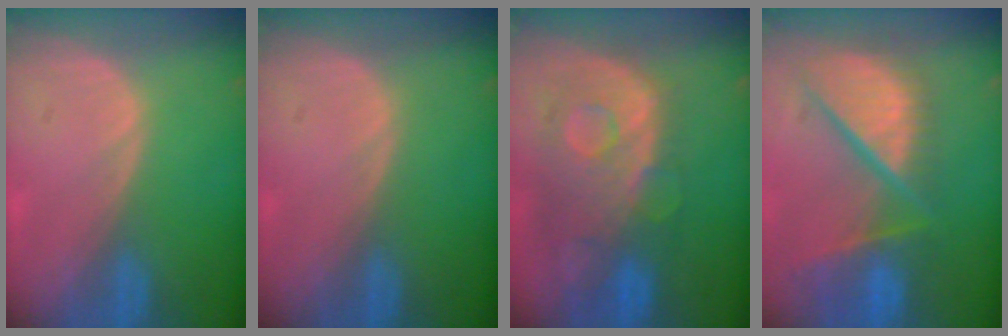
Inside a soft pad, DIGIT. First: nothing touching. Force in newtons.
{"total": 0.0}
{"total": 11.3, "press": 9.8, "slide": 5.7}
{"total": 12.1, "press": 9.9, "slide": 7.0}